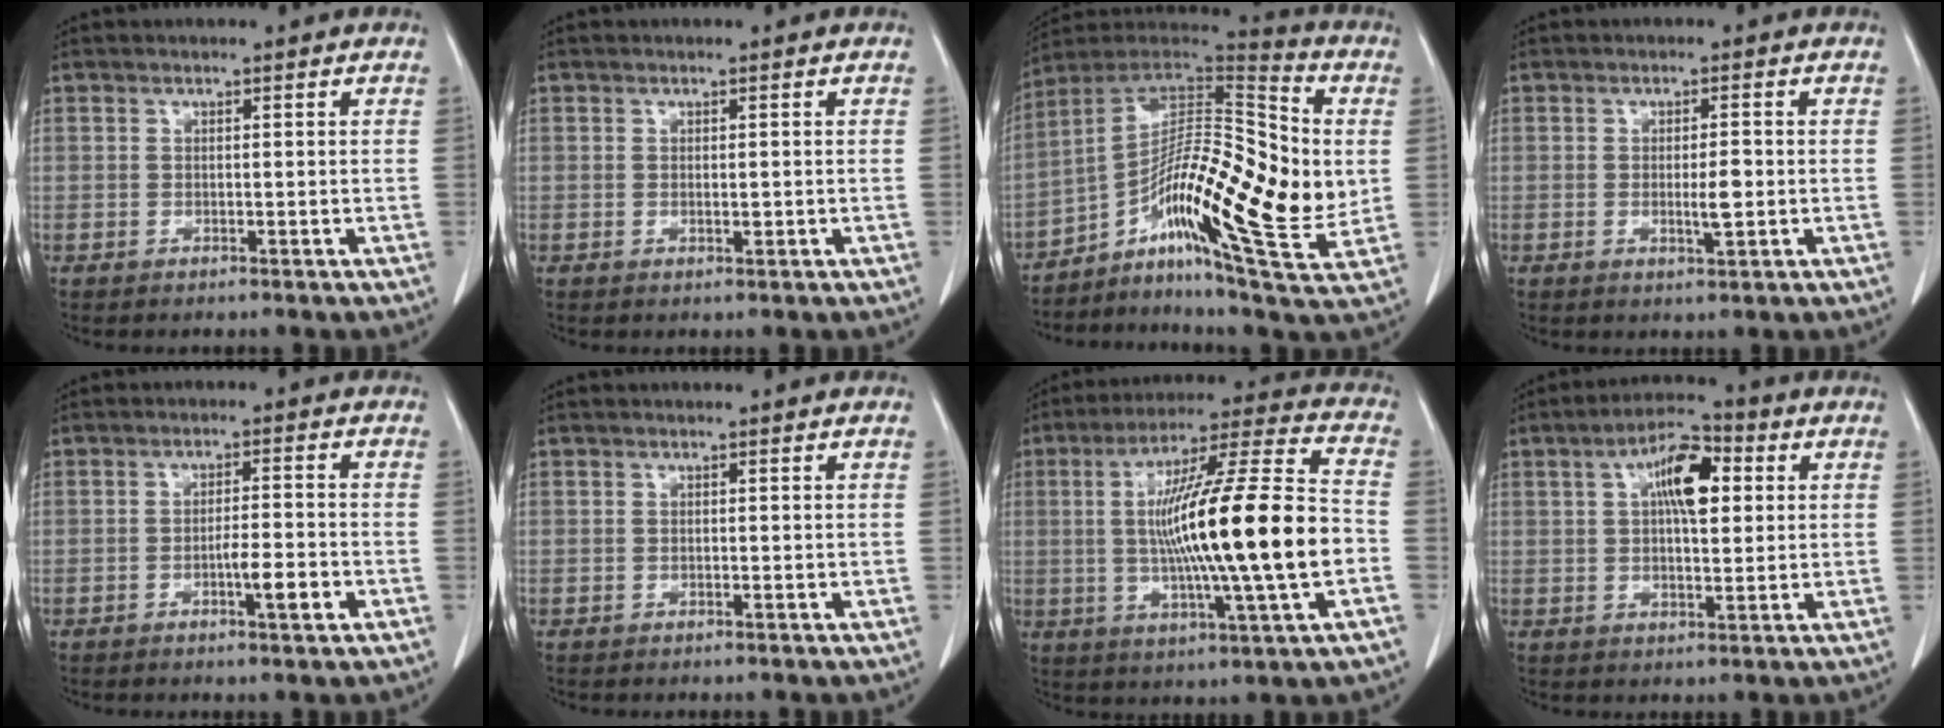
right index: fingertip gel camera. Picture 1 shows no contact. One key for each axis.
{"total": 0.8, "fx": -0.1, "fy": 0.3, "fz": 0.7, "tx": -0.011, "ty": -0.001, "tz": 0.001}
{"total": 23.7, "fx": -1.9, "fy": 5.6, "fz": 22.9, "tx": -0.369, "ty": 0.019, "tz": -0.037}
{"total": 3.2, "fx": -0.4, "fy": 0.5, "fz": 3.1, "tx": -0.052, "ty": -0.001, "tz": -0.004}
{"total": 4.7, "fx": -1.9, "fy": 0.4, "fz": 4.3, "tx": -0.064, "ty": 0.000, "tz": -0.028}
{"total": 0.0}
{"total": 21.9, "fx": -1.9, "fy": 0.7, "fz": 21.8, "tx": -0.372, "ty": 0.007, "tz": -0.036}
{"total": 8.8, "fx": 2.5, "fy": 3.3, "fz": 7.8, "tx": -0.134, "ty": 0.024, "tz": 0.036}